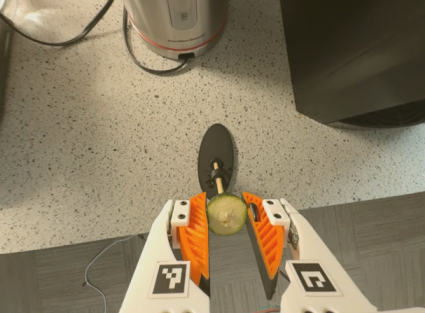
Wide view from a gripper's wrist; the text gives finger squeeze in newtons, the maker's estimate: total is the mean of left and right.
{"total": 7.7, "left": 7.4, "right": 8.0}